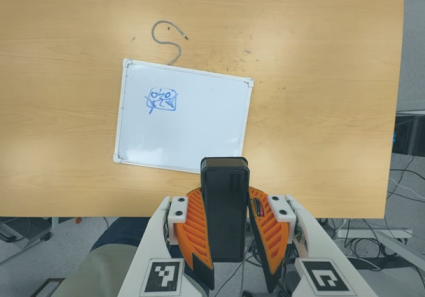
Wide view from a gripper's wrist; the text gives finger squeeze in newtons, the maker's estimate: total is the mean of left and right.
{"total": 9.7, "left": 8.1, "right": 11.3}